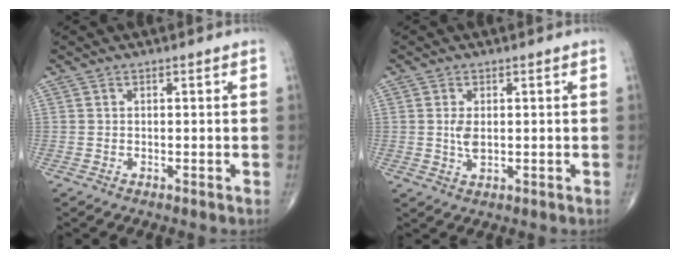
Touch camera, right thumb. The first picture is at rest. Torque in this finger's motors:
{"motor_torque": [0.31, 0.83, 0.12, -0.24, 0.05]}